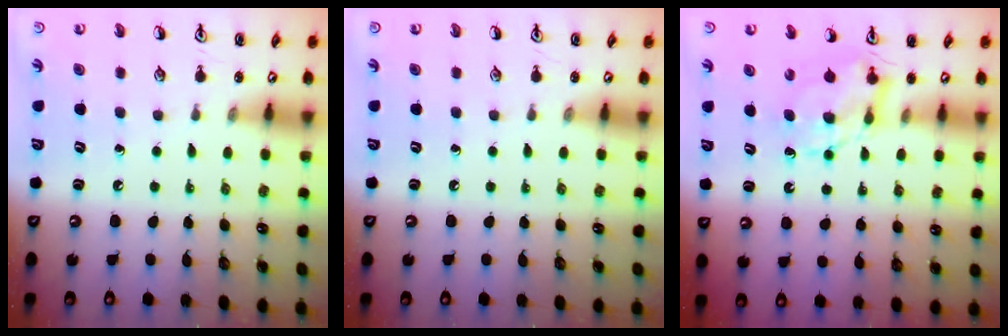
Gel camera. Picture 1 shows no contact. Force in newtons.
{"total": 0.0}
{"total": 5.9, "press": 5.9, "slide": 0.3}